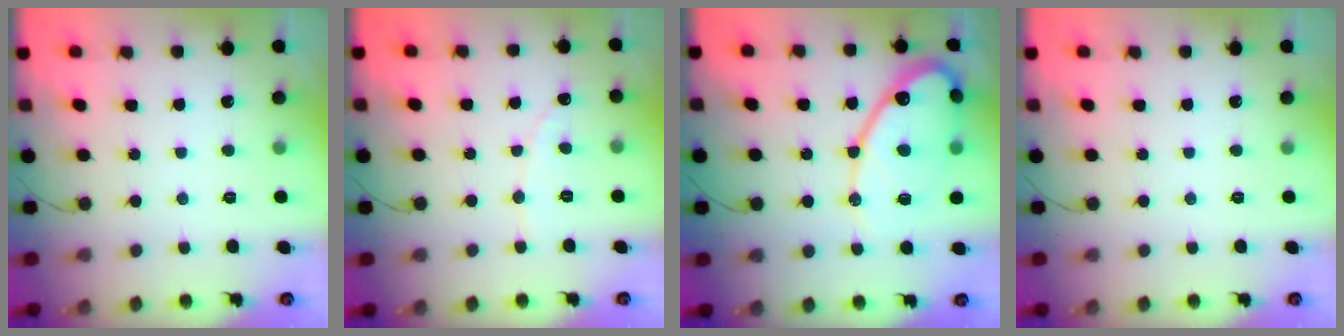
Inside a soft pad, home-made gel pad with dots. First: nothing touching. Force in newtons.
{"total": 1.7, "press": 1.7, "slide": 0.1}
{"total": 15.7, "press": 15.7, "slide": 1.1}
{"total": 0.0}